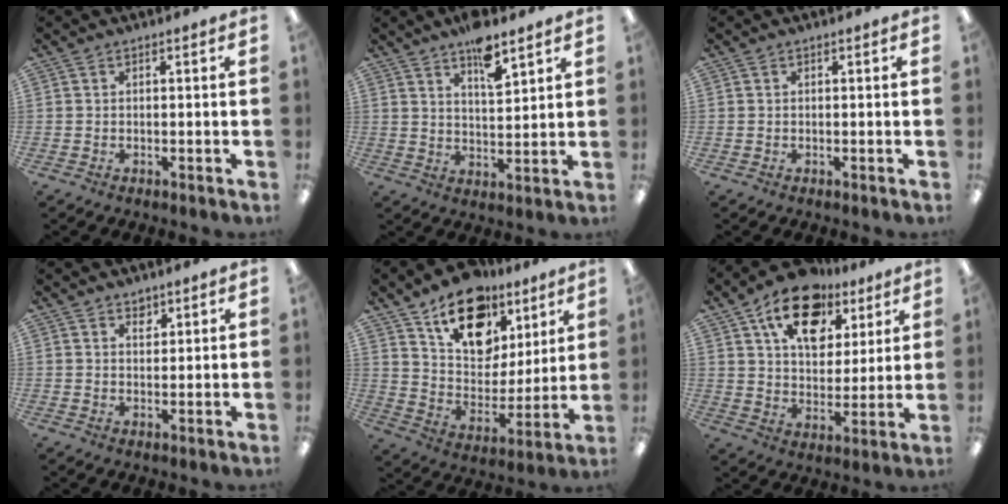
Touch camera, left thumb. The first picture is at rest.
{"total": 8.2, "force": [6.1, 2.6, 4.9], "torque": [-0.073, -0.037, 0.101]}
{"total": 0.0}
{"total": 2.4, "force": [1.8, 1.3, 0.7], "torque": [0.009, -0.011, 0.029]}
{"total": 18.3, "force": [11.3, 11.5, 8.7], "torque": [-0.139, -0.055, 0.203]}
{"total": 16.6, "force": [9.9, 10.0, 8.7], "torque": [-0.136, -0.045, 0.177]}